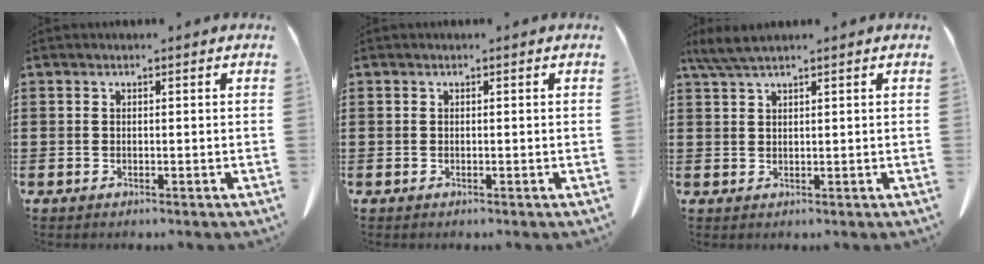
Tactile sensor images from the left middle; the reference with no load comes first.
{"total": 0.0}
{"total": 3.4, "force": [2.6, 0.2, 2.2], "torque": [-0.048, -0.001, 0.050]}